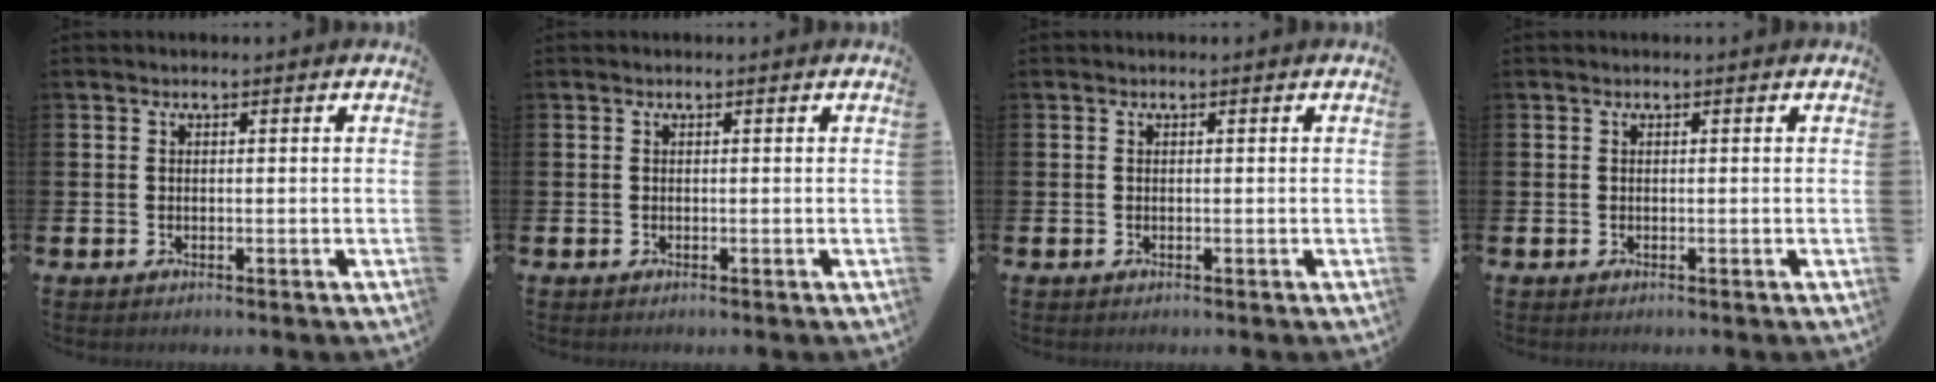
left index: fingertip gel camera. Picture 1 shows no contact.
{"total": 0.0}
{"total": 0.0}
{"total": 0.0}